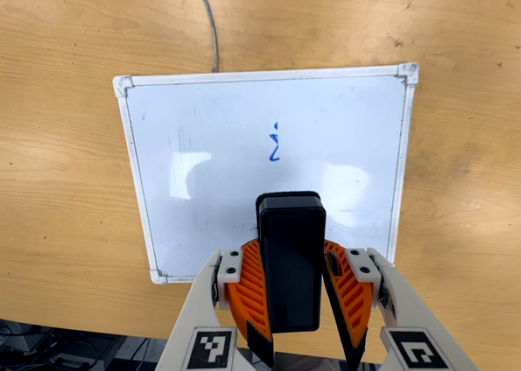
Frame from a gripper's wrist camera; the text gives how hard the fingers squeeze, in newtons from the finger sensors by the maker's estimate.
{"total": 9.5, "left": 9.6, "right": 9.3}